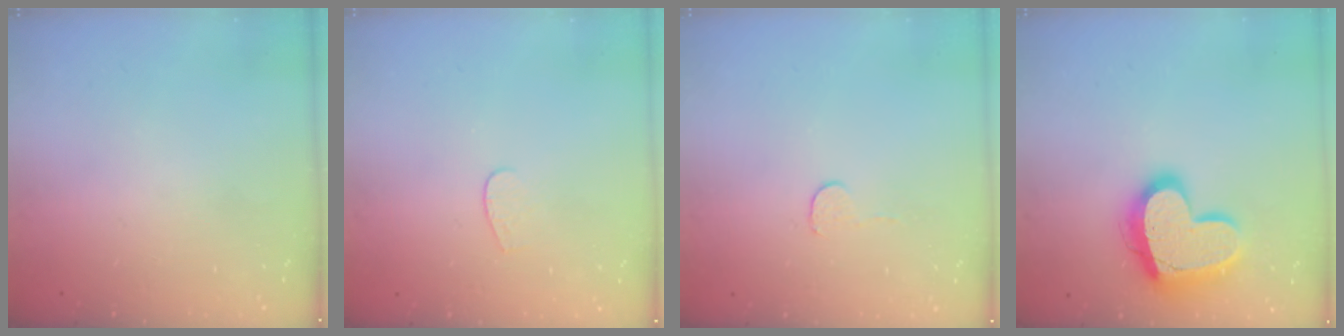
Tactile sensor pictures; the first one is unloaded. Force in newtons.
{"total": 3.5, "press": 3.5, "slide": 0.3}
{"total": 3.0, "press": 3.0, "slide": 0.3}
{"total": 18.1, "press": 18.1, "slide": 1.6}